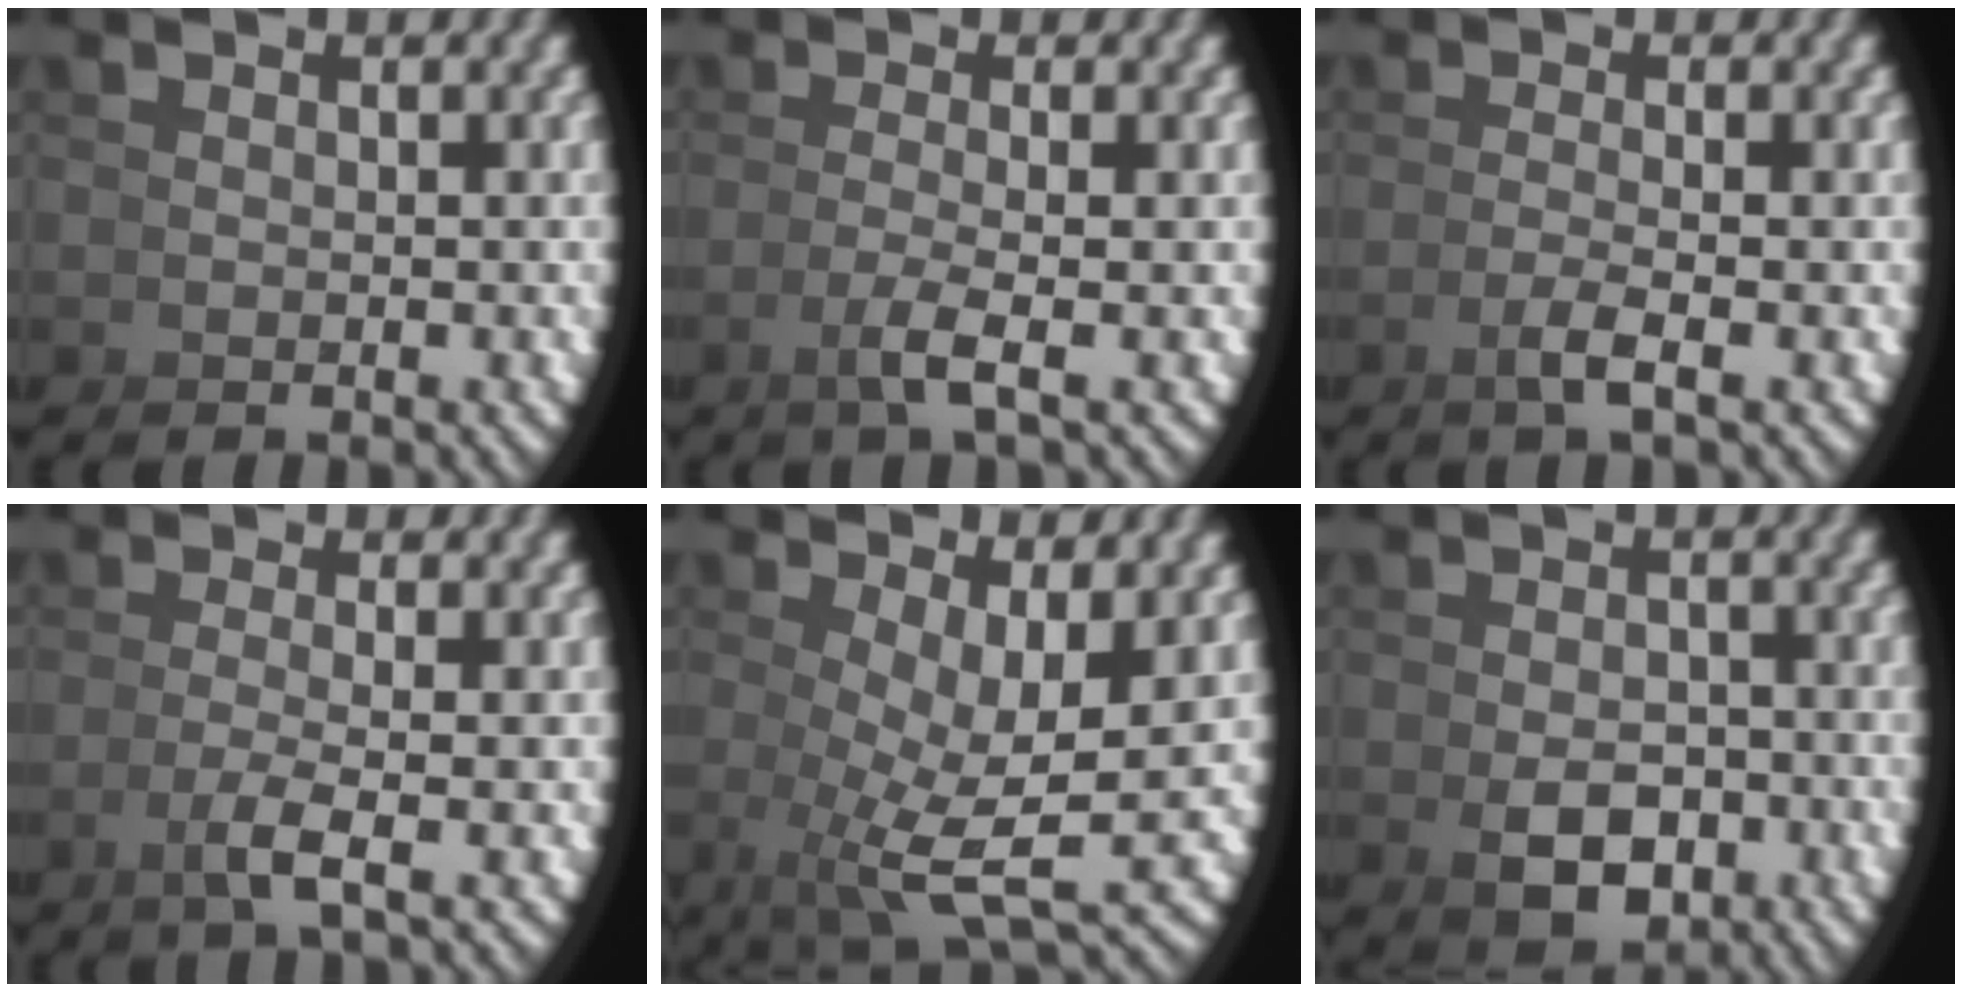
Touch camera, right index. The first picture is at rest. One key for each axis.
{"total": 2.5, "fx": -0.7, "fy": -0.8, "fz": 2.3, "tx": -0.045, "ty": -0.004, "tz": -0.008}
{"total": 2.0, "fx": -0.7, "fy": -1.0, "fz": 1.5, "tx": -0.025, "ty": 0.000, "tz": -0.012}
{"total": 2.6, "fx": -0.7, "fy": -0.8, "fz": 2.4, "tx": -0.046, "ty": -0.005, "tz": -0.008}
{"total": 7.3, "fx": 0.4, "fy": 3.2, "fz": 6.6, "tx": -0.111, "ty": -0.029, "tz": 0.019}
{"total": 3.6, "fx": -1.5, "fy": 2.1, "fz": 2.5, "tx": -0.030, "ty": -0.017, "tz": -0.014}